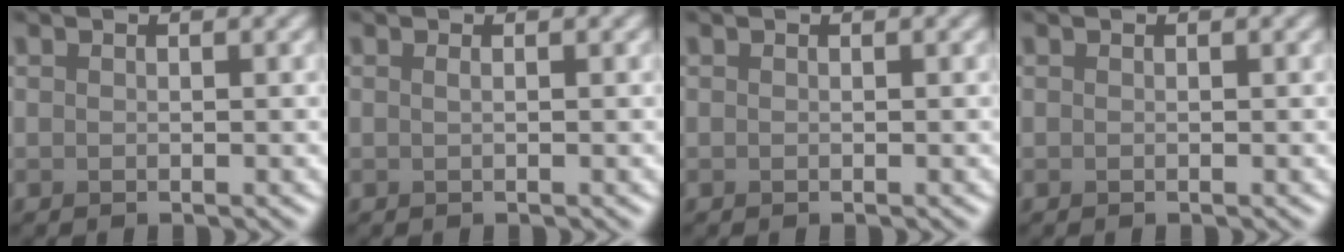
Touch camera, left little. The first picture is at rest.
{"total": 0.6, "force": [0.1, 0.2, 0.5], "torque": [-0.007, 0.003, -0.001]}
{"total": 0.0}
{"total": 0.0}